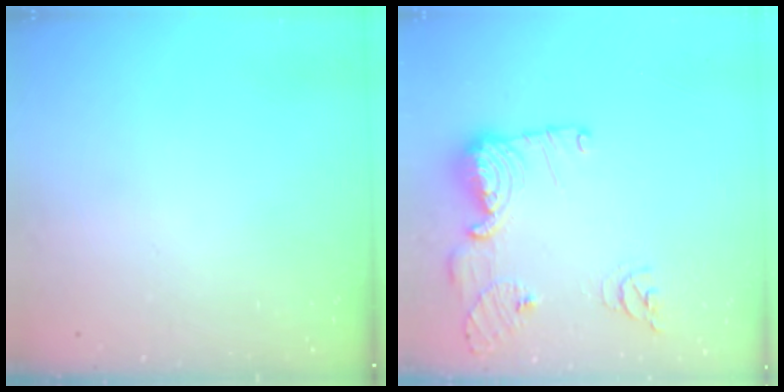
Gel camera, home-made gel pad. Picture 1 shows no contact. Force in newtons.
{"total": 15.2, "press": 14.9, "slide": 2.8}